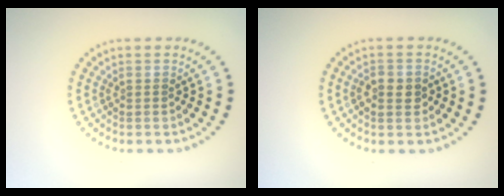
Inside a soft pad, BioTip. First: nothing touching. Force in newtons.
{"total": 2.1, "press": 2.0, "slide": 0.7}